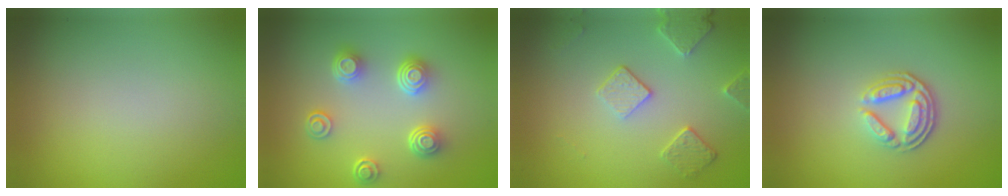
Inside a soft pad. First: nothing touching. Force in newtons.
{"total": 4.4, "press": 3.3, "slide": 3.0}
{"total": 2.8, "press": 2.7, "slide": 0.7}
{"total": 3.7, "press": 2.8, "slide": 2.5}